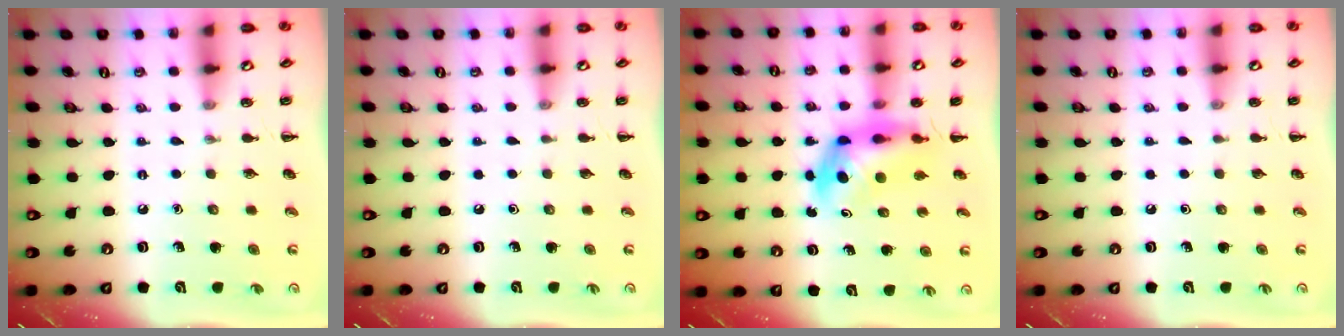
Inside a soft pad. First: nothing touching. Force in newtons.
{"total": 0.0}
{"total": 5.0, "press": 4.8, "slide": 1.3}
{"total": 0.0}